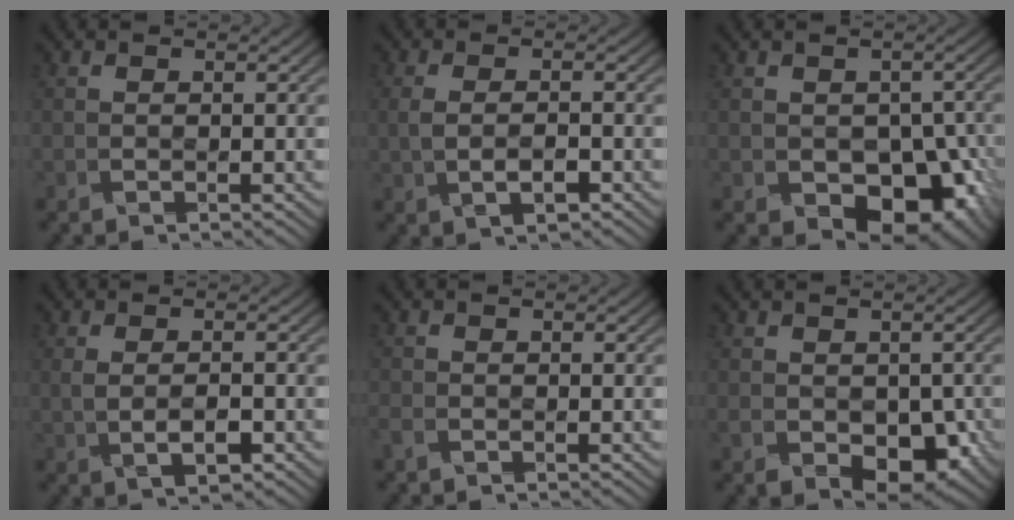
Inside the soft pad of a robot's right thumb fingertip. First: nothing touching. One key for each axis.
{"total": 3.6, "fx": -1.0, "fy": 1.4, "fz": 3.2, "tx": -0.073, "ty": -0.006, "tz": -0.008}
{"total": 9.7, "fx": -3.2, "fy": 7.4, "fz": 5.4, "tx": -0.075, "ty": -0.014, "tz": -0.057}
{"total": 4.0, "fx": -0.8, "fy": 1.7, "fz": 3.5, "tx": -0.075, "ty": -0.007, "tz": -0.001}
{"total": 1.5, "fx": -1.2, "fy": 0.6, "fz": 0.7, "tx": -0.038, "ty": 0.000, "tz": -0.019}
{"total": 7.1, "fx": -1.8, "fy": 5.4, "fz": 4.3, "tx": -0.084, "ty": -0.028, "tz": -0.029}